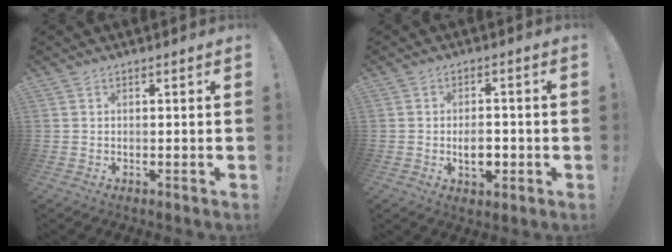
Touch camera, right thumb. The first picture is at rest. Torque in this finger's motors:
{"motor_torque": [-0.10, 0.17, 0.21, -0.21, 0.03]}